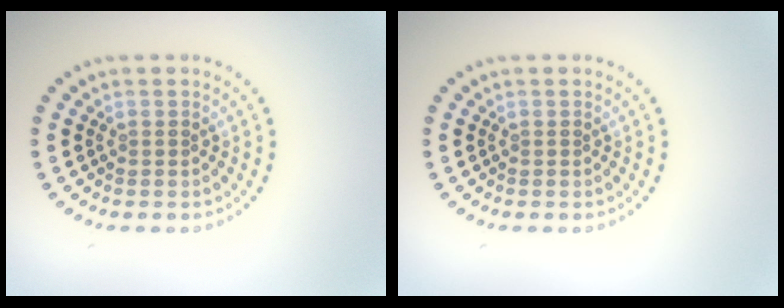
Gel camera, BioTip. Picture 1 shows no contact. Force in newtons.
{"total": 0.0}